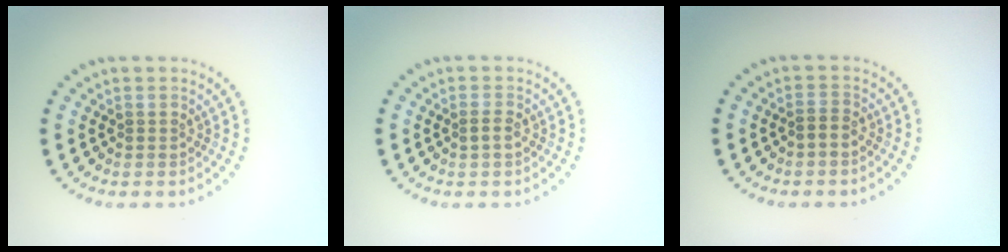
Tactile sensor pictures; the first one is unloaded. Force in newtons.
{"total": 1.0, "press": 1.0, "slide": 0.3}
{"total": 0.8, "press": 0.8, "slide": 0.3}